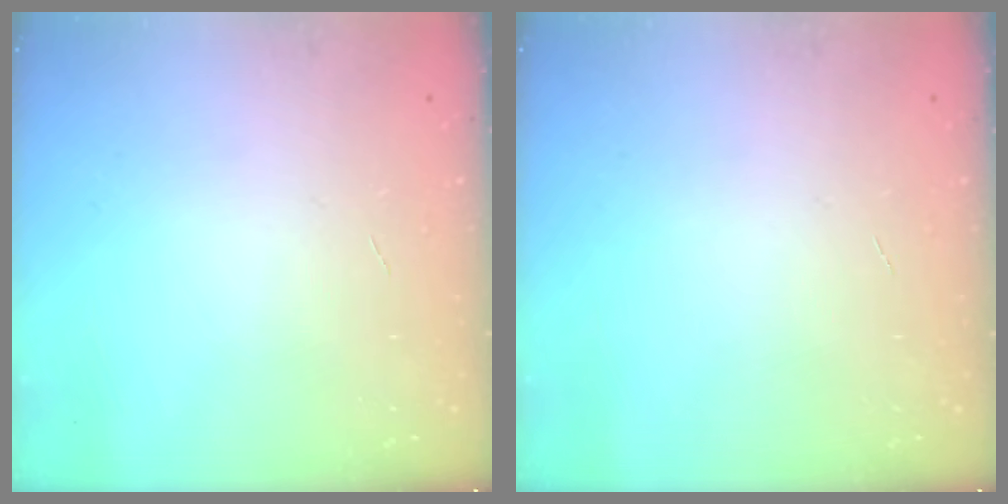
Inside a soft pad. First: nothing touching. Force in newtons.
{"total": 0.0}